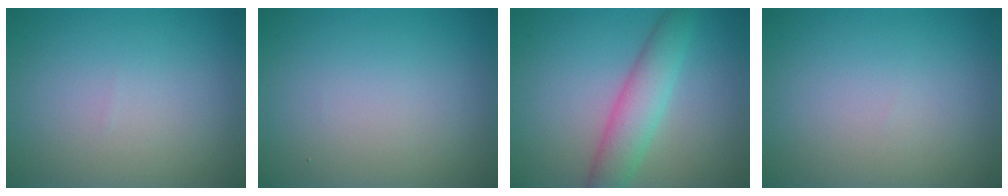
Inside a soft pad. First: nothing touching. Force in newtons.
{"total": 0.0}
{"total": 4.5, "press": 4.5, "slide": 0.1}
{"total": 0.0}